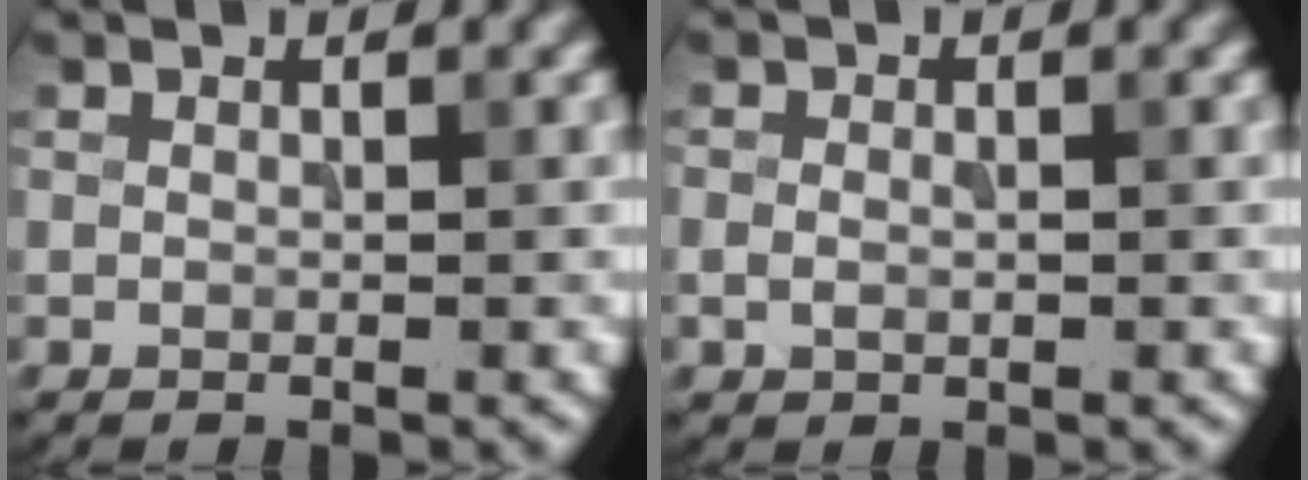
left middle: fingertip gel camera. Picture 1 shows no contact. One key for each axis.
{"total": 1.4, "fx": -0.2, "fy": 1.0, "fz": 0.9, "tx": -0.017, "ty": 0.001, "tz": -0.006}